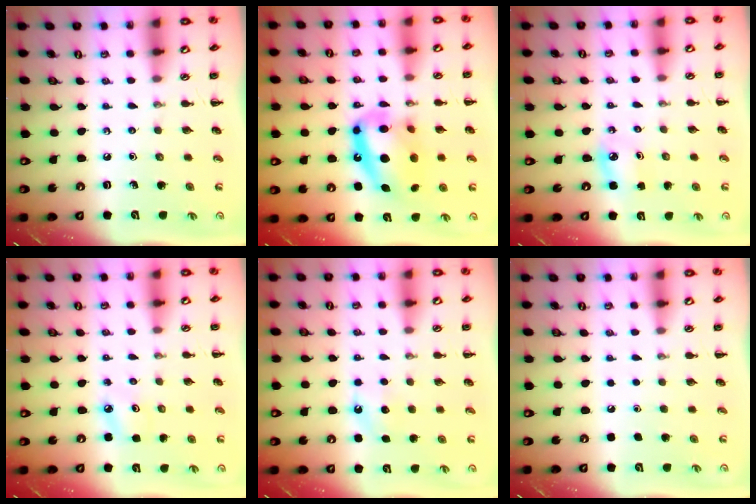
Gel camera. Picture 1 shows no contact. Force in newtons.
{"total": 16.8, "press": 16.2, "slide": 4.4}
{"total": 3.8, "press": 3.7, "slide": 0.8}
{"total": 6.3, "press": 6.1, "slide": 1.7}
{"total": 6.9, "press": 6.6, "slide": 1.8}
{"total": 1.6, "press": 1.6, "slide": 0.1}